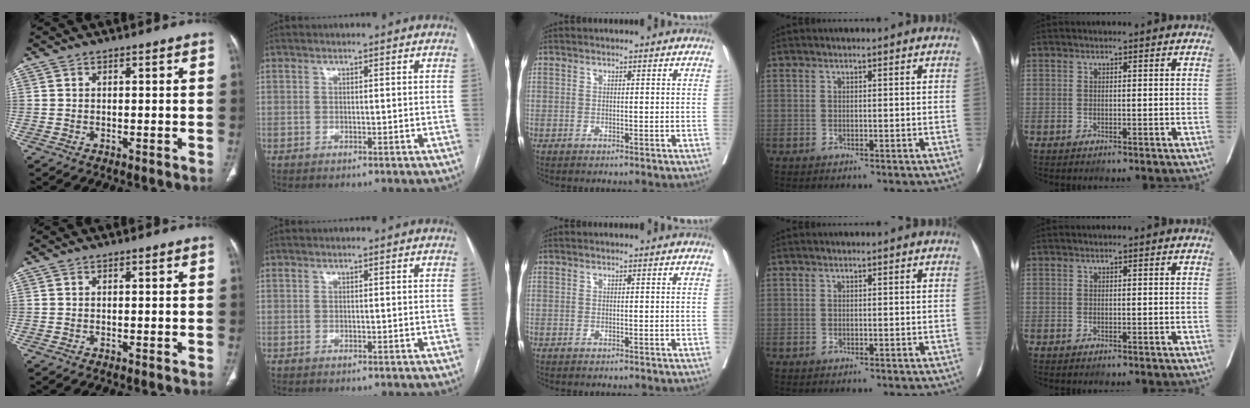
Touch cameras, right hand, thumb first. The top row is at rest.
{}